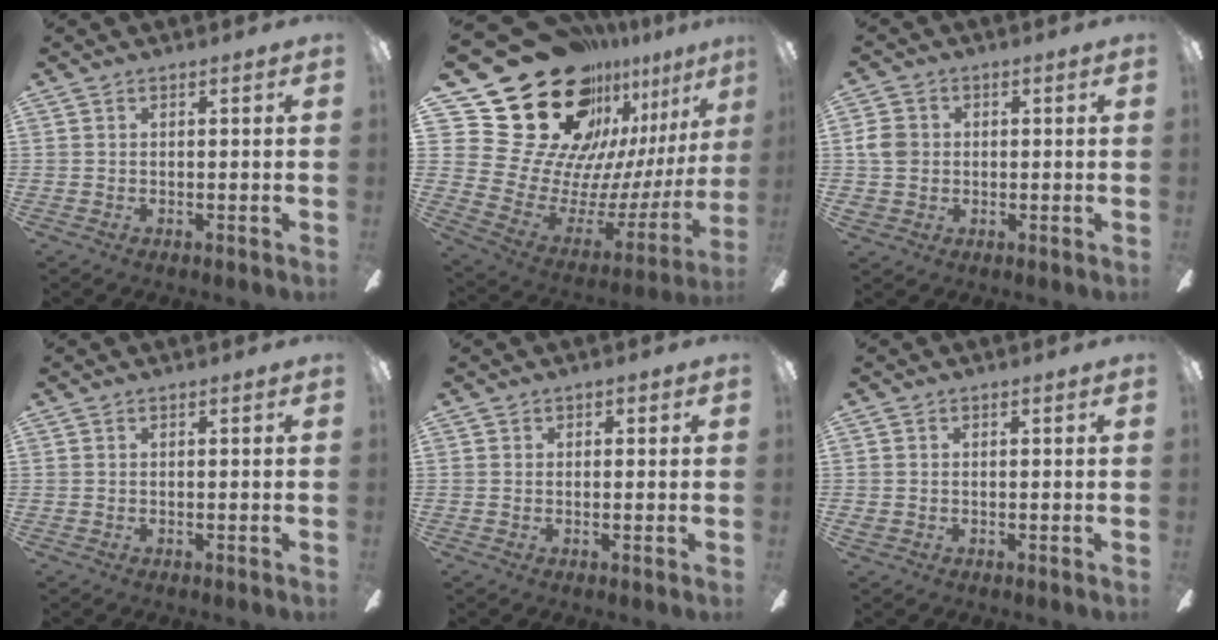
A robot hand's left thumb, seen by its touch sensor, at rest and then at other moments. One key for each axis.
{"total": 34.0, "fx": 21.6, "fy": 19.6, "fz": 17.5, "tx": -0.282, "ty": -0.192, "tz": 0.450}
{"total": 5.3, "fx": 0.3, "fy": 4.8, "fz": 2.3, "tx": -0.047, "ty": 0.011, "tz": 0.006}
{"total": 0.0}
{"total": 0.8, "fx": 0.1, "fy": 0.7, "fz": 0.2, "tx": 0.005, "ty": 0.001, "tz": -0.002}
{"total": 0.8, "fx": -0.2, "fy": 0.7, "fz": 0.3, "tx": -0.006, "ty": 0.004, "tz": -0.004}